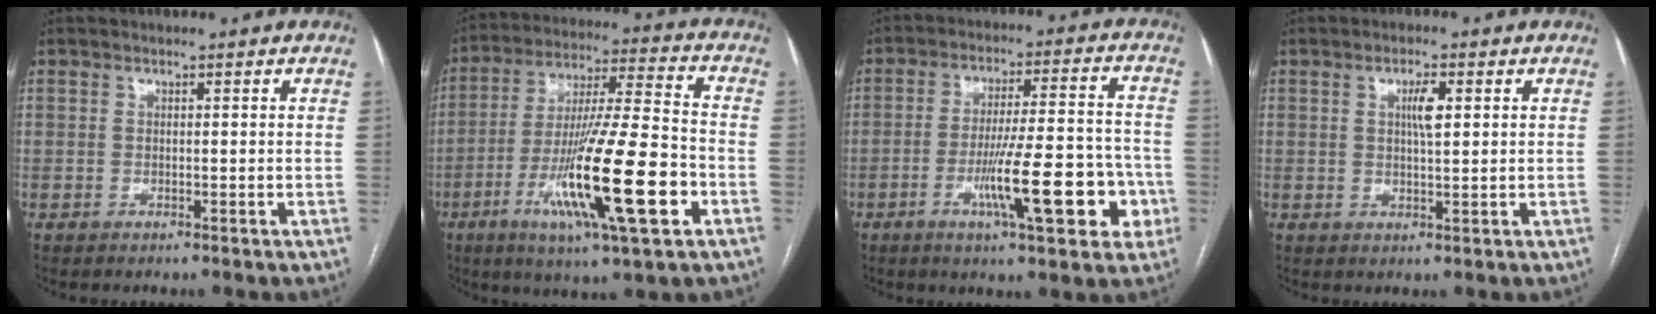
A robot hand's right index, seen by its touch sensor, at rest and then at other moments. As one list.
[{"total": 20.1, "force": [-7.0, 1.2, 18.8], "torque": [-0.331, -0.023, -0.119]}, {"total": 14.6, "force": [-5.2, 2.6, 13.4], "torque": [-0.208, 0.013, -0.073]}, {"total": 3.3, "force": [1.0, 0.7, 3.1], "torque": [-0.054, 0.002, 0.017]}]